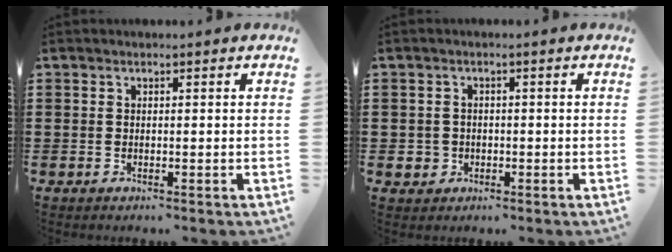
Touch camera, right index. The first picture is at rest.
{"total": 1.8, "force": [-0.5, 1.7, 0.2], "torque": [-0.010, 0.004, -0.014]}